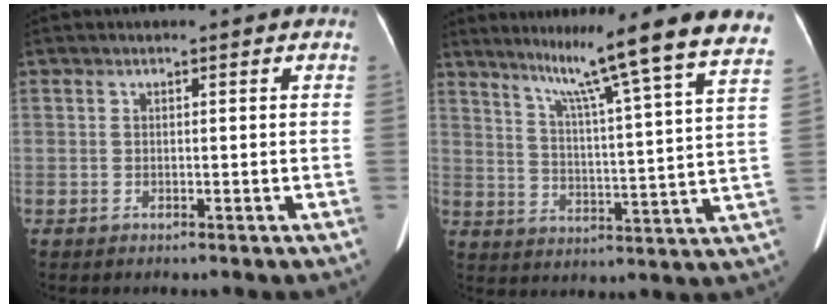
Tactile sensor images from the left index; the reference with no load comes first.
{"total": 19.5, "force": [16.1, -3.2, 10.4], "torque": [-0.160, -0.051, 0.205]}